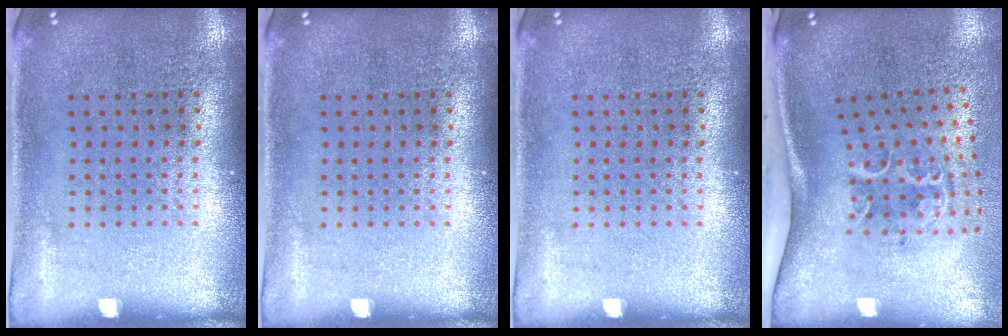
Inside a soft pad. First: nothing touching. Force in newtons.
{"total": 0.0}
{"total": 0.0}
{"total": 2.2, "press": 1.4, "slide": 1.7}